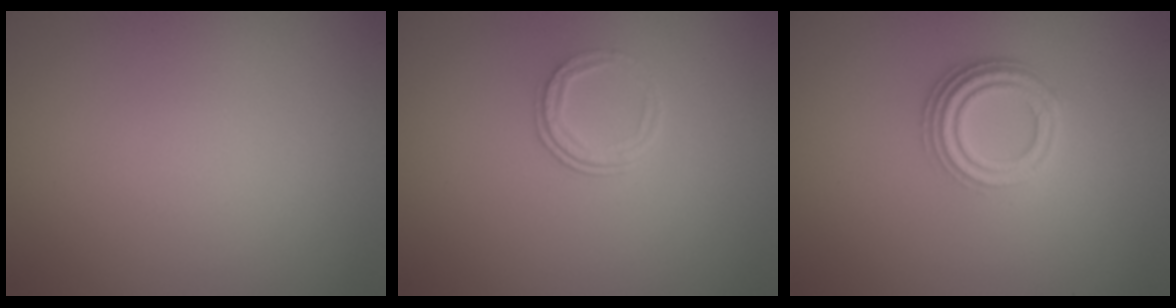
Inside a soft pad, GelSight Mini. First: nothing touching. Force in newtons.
{"total": 1.7, "press": 1.1, "slide": 1.4}
{"total": 4.1, "press": 3.1, "slide": 2.6}